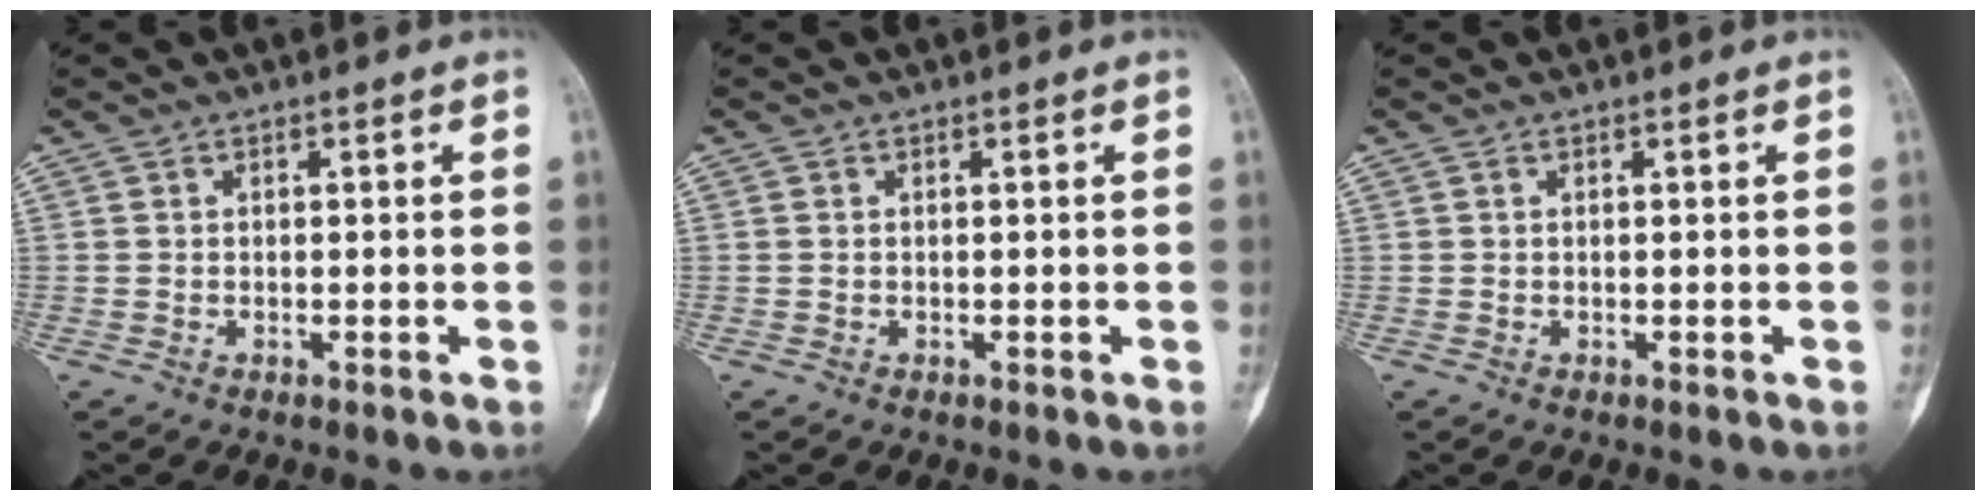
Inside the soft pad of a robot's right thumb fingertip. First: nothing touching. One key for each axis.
{"total": 0.0}
{"total": 0.0}